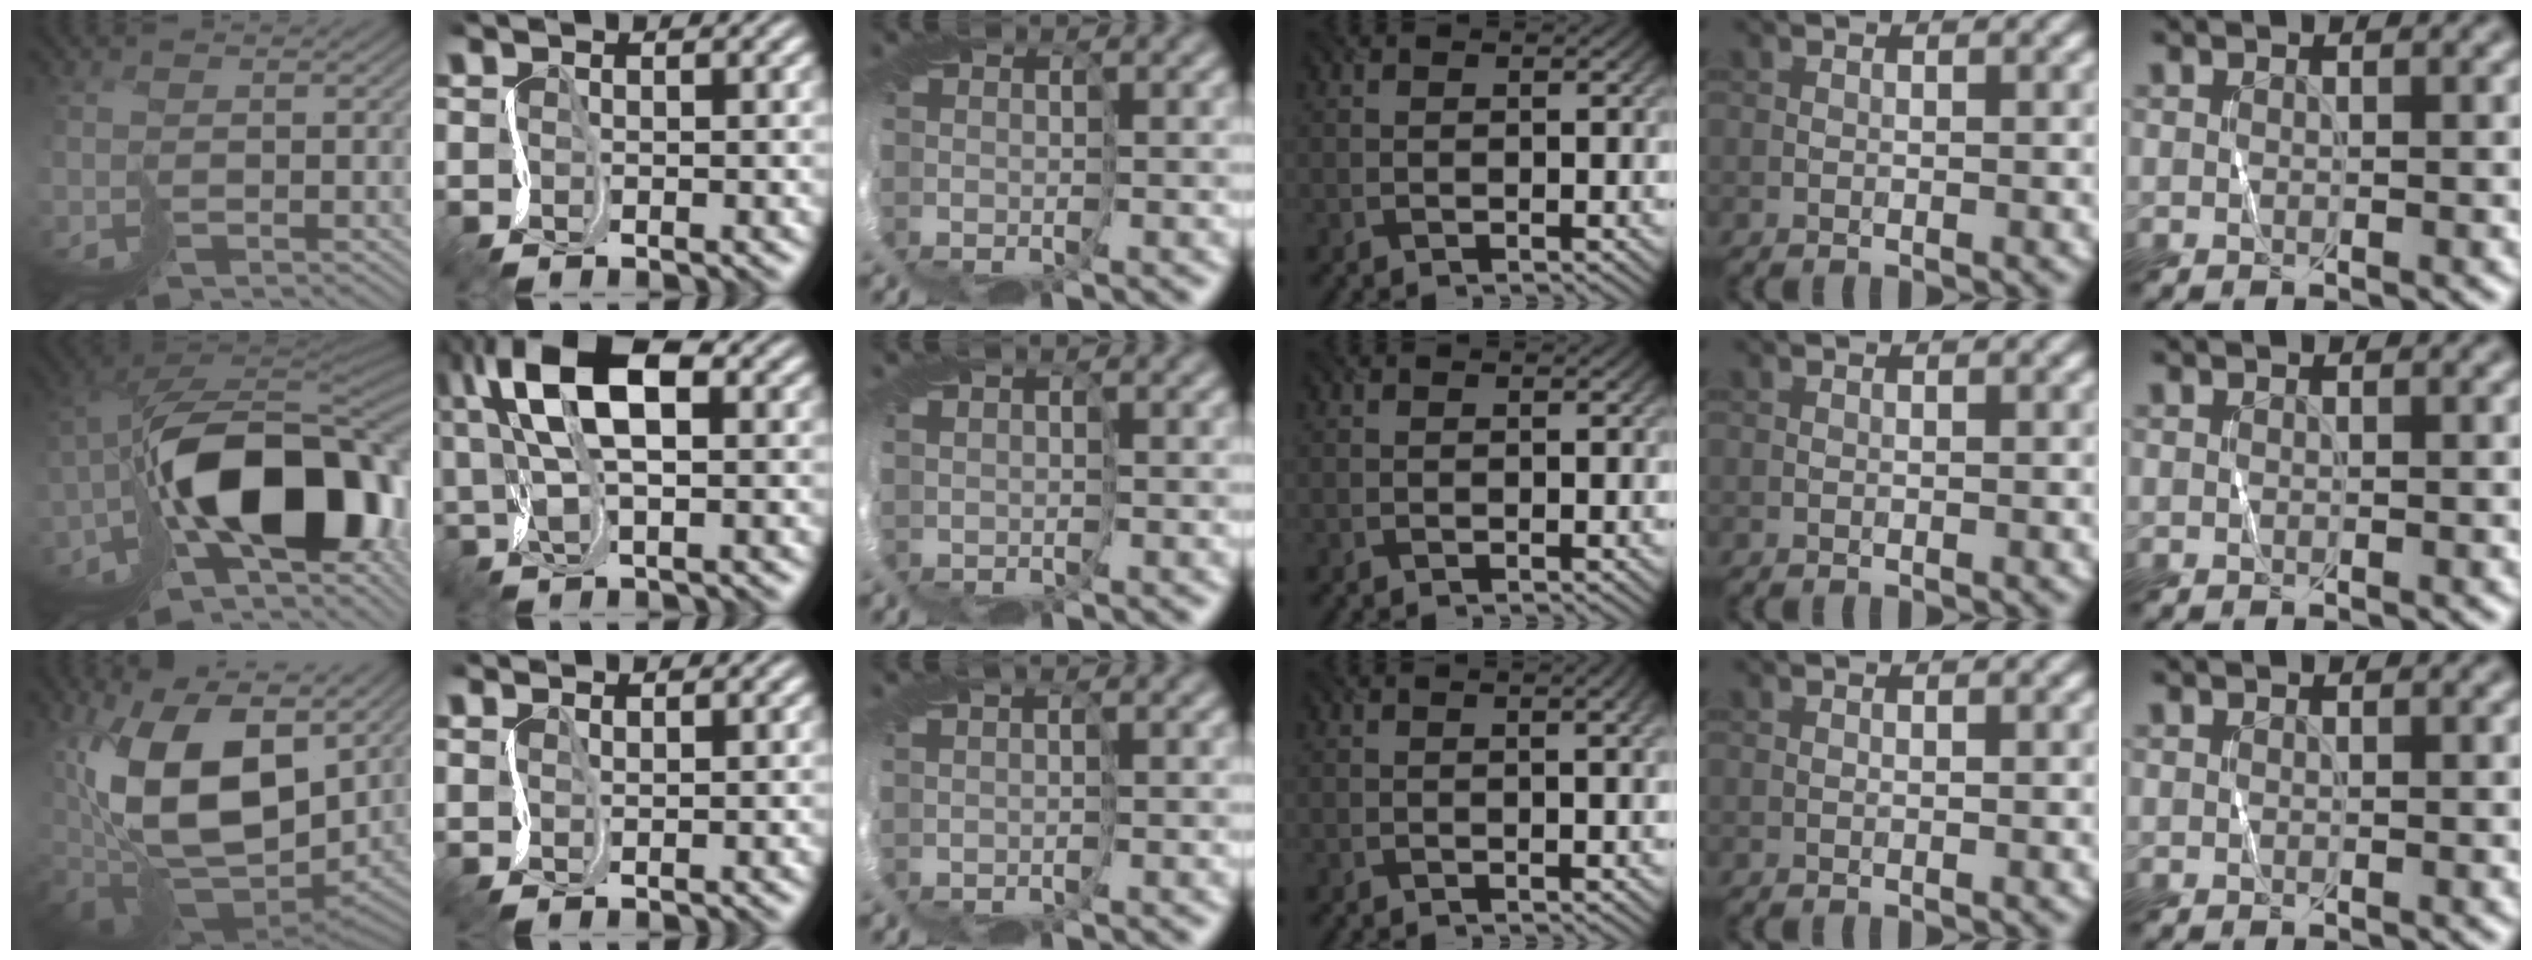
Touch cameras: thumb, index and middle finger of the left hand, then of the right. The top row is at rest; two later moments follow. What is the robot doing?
{"motion": "cut", "object": "wrapping paper"}